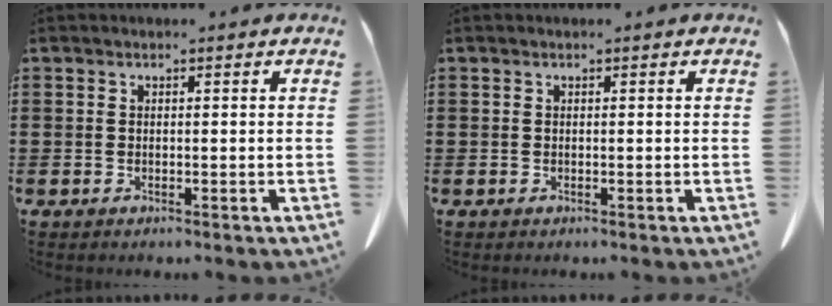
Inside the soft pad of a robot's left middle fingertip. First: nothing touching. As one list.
[{"total": 0.0}]